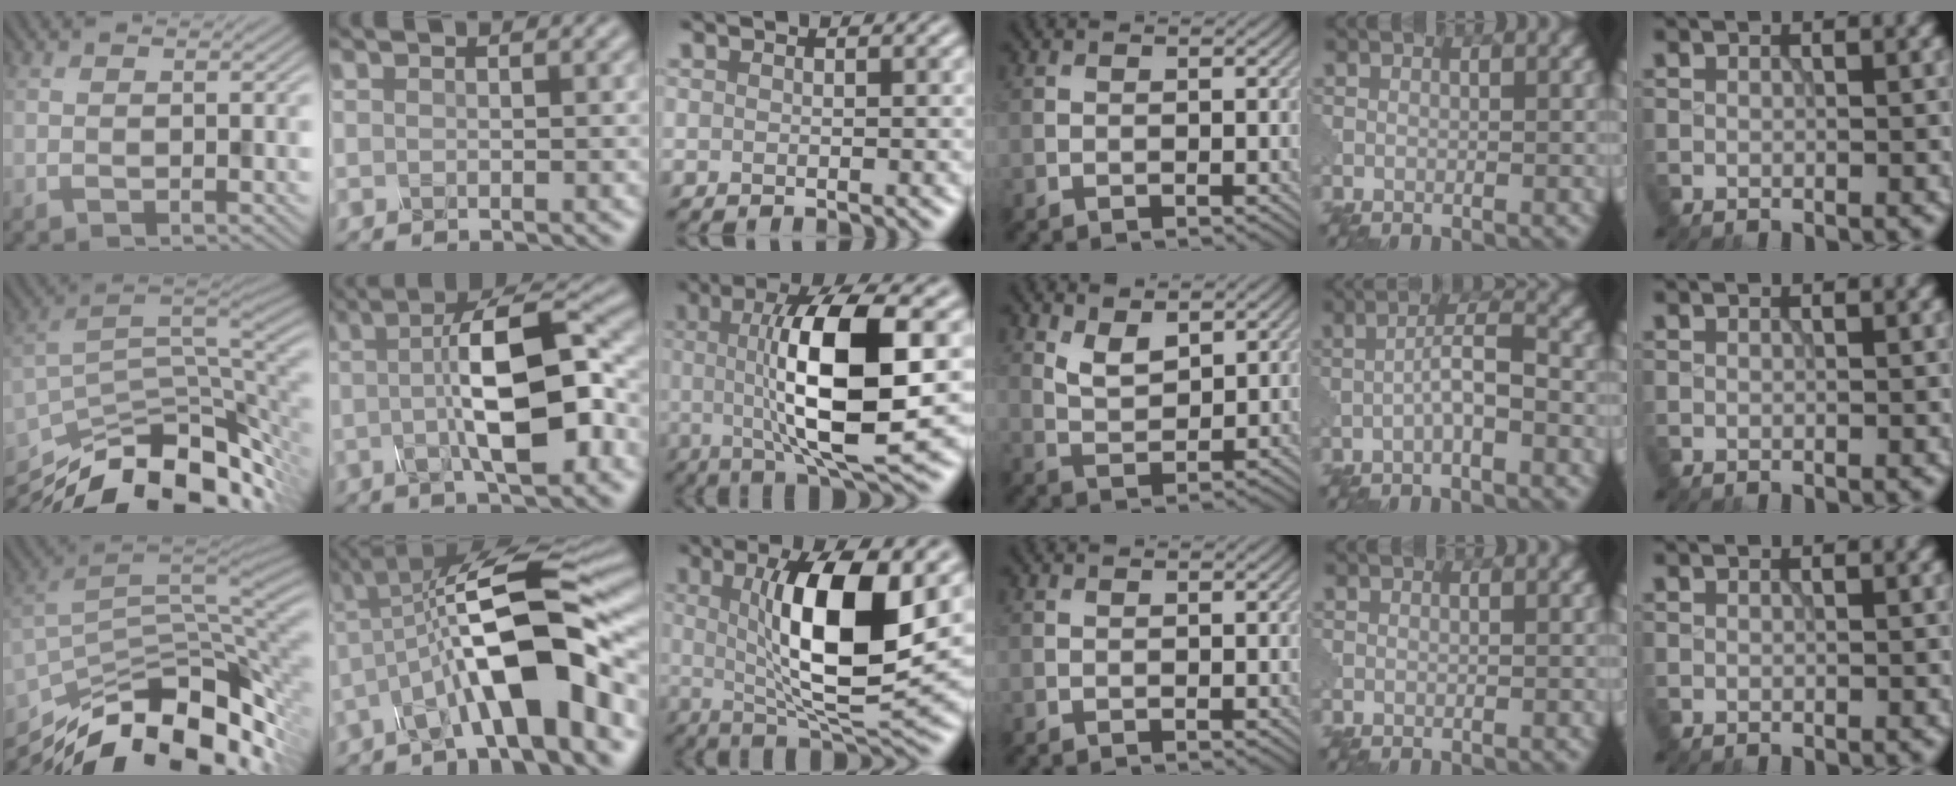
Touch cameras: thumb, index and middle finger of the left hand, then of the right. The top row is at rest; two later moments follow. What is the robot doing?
{"motion": "assemble", "object": "glue stick"}